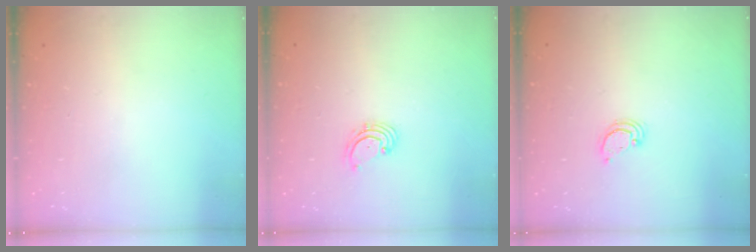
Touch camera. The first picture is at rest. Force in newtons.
{"total": 2.0, "press": 1.9, "slide": 0.6}
{"total": 2.6, "press": 2.6, "slide": 0.2}